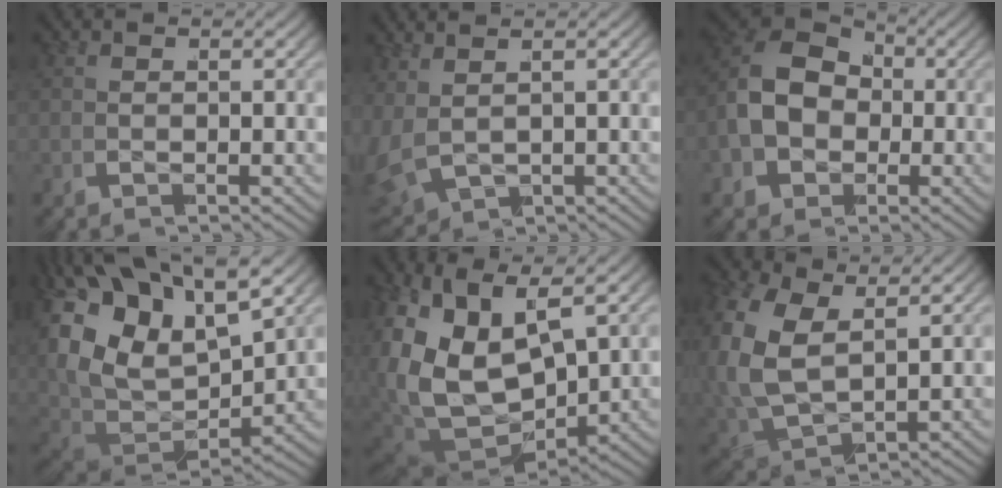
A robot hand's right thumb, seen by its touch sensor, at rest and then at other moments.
{"total": 2.8, "force": [0.1, 2.4, 1.4], "torque": [-0.061, -0.009, 0.015]}
{"total": 12.6, "force": [1.3, 10.0, 7.6], "torque": [-0.187, -0.005, 0.017]}
{"total": 15.7, "force": [1.1, 12.0, 10.1], "torque": [-0.232, -0.027, 0.015]}
{"total": 14.1, "force": [-2.1, 9.6, 10.2], "torque": [-0.255, -0.051, -0.013]}
{"total": 8.3, "force": [0.1, 6.4, 5.3], "torque": [-0.168, -0.034, 0.018]}